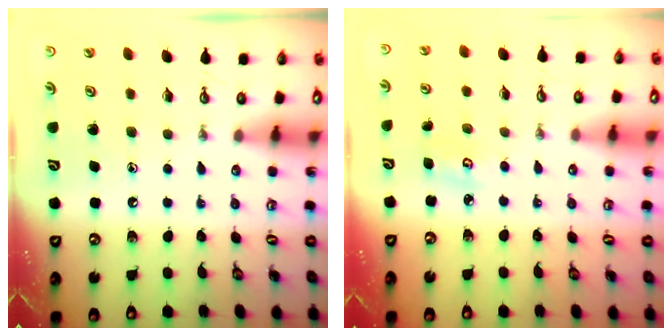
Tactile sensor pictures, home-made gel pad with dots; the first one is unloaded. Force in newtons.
{"total": 4.2, "press": 4.1, "slide": 0.5}